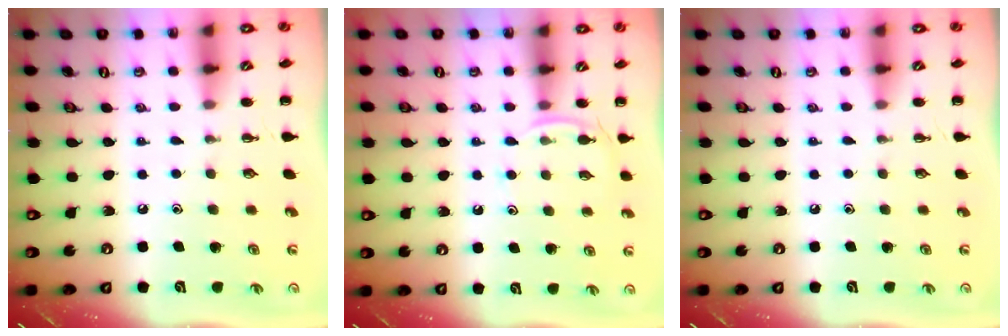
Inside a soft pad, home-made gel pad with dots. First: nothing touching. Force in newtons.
{"total": 4.5, "press": 4.3, "slide": 1.3}
{"total": 0.0}